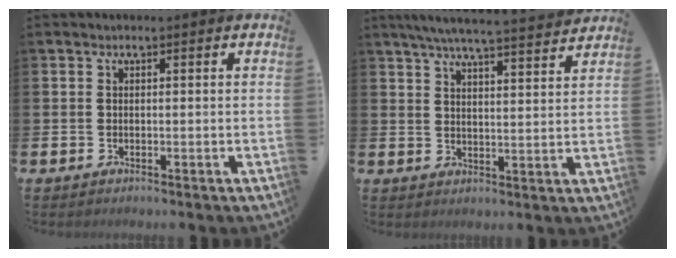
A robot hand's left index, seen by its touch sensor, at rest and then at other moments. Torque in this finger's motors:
{"motor_torque": [0.99, -1.15, 0.29, 0.10]}